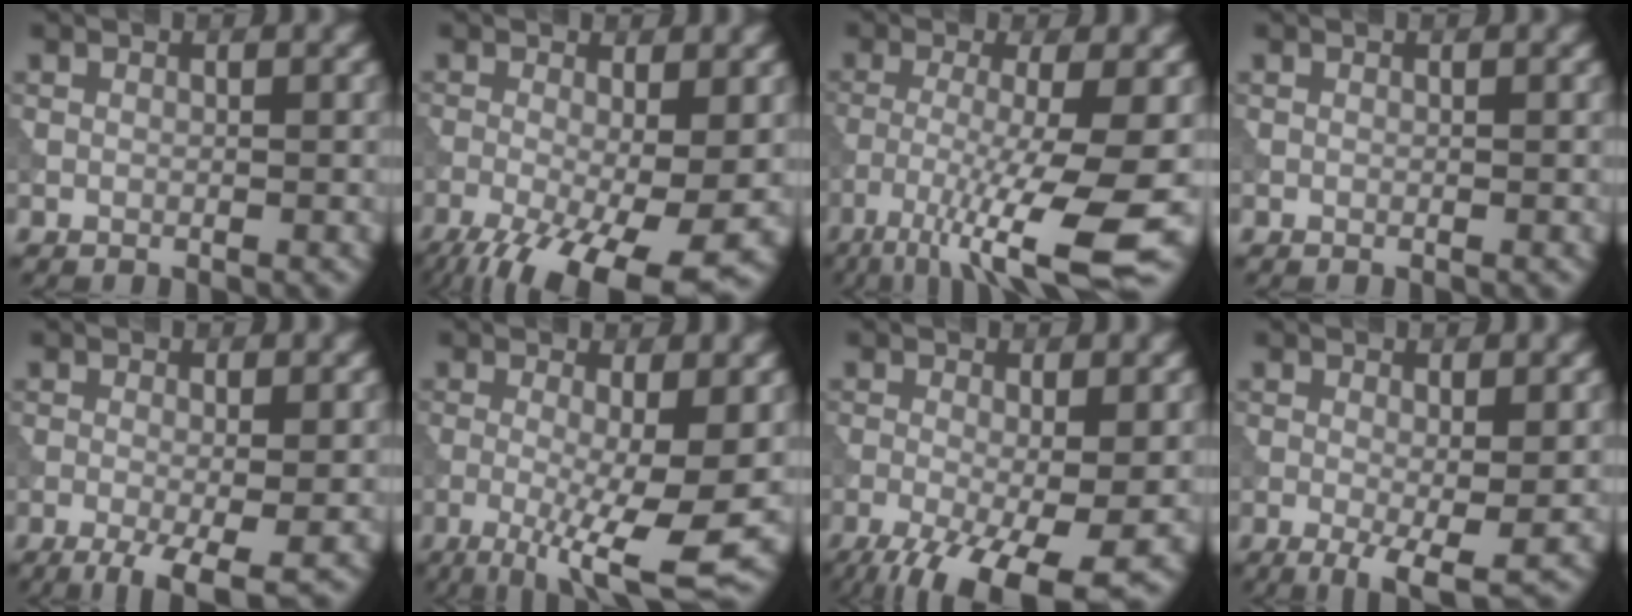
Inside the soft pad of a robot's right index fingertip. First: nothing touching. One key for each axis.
{"total": 11.4, "fx": -5.1, "fy": 3.9, "fz": 9.4, "tx": -0.166, "ty": -0.028, "tz": -0.083}
{"total": 9.9, "fx": -4.8, "fy": 1.8, "fz": 8.5, "tx": -0.145, "ty": -0.016, "tz": -0.083}
{"total": 0.0}
{"total": 5.3, "fx": -2.5, "fy": 1.3, "fz": 4.5, "tx": -0.076, "ty": -0.006, "tz": -0.042}
{"total": 8.9, "fx": -2.0, "fy": 2.1, "fz": 8.4, "tx": -0.139, "ty": -0.015, "tz": -0.027}
{"total": 9.4, "fx": -4.5, "fy": 2.9, "fz": 7.6, "tx": -0.135, "ty": -0.024, "tz": -0.077}
{"total": 4.2, "fx": -1.2, "fy": 0.9, "fz": 3.9, "tx": -0.068, "ty": -0.015, "tz": -0.021}